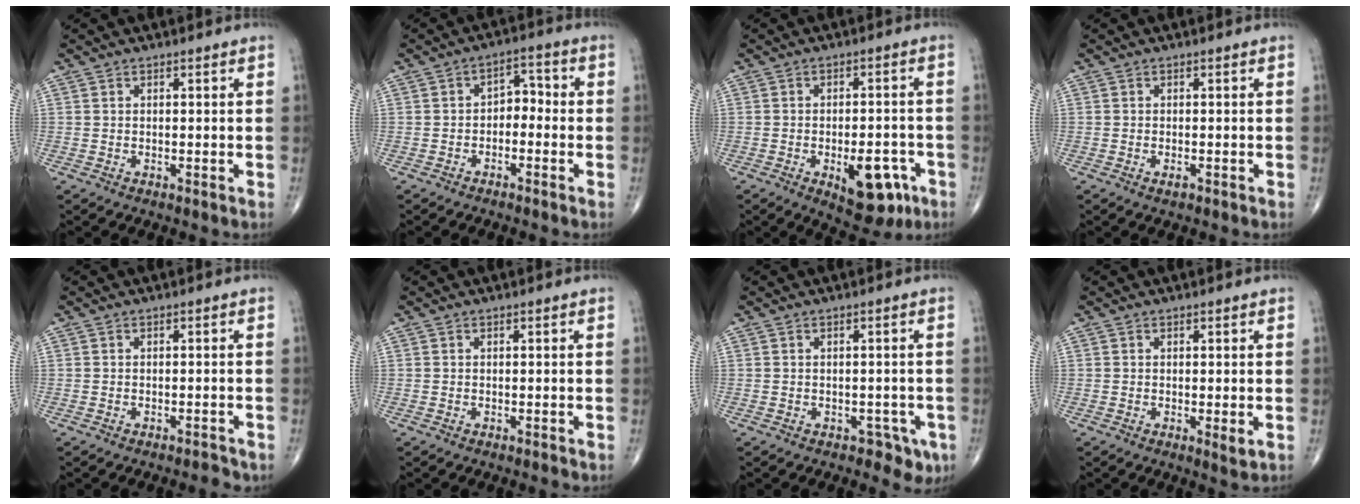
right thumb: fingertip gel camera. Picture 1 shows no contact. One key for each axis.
{"total": 4.4, "fx": -1.3, "fy": 3.0, "fz": 3.0, "tx": -0.027, "ty": 0.031, "tz": -0.031}
{"total": 11.8, "fx": -4.4, "fy": 5.4, "fz": 9.5, "tx": -0.108, "ty": 0.010, "tz": -0.051}
{"total": 0.9, "fx": -0.5, "fy": 0.4, "fz": 0.6, "tx": -0.012, "ty": -0.001, "tz": -0.008}
{"total": 1.7, "fx": -1.5, "fy": 0.5, "fz": 0.4, "tx": -0.010, "ty": 0.013, "tz": -0.017}
{"total": 0.0}
{"total": 3.5, "fx": -1.8, "fy": 2.5, "fz": 1.8, "tx": -0.007, "ty": 0.011, "tz": -0.018}
{"total": 1.5, "fx": -0.2, "fy": 0.3, "fz": 1.5, "tx": -0.026, "ty": -0.007, "tz": -0.003}